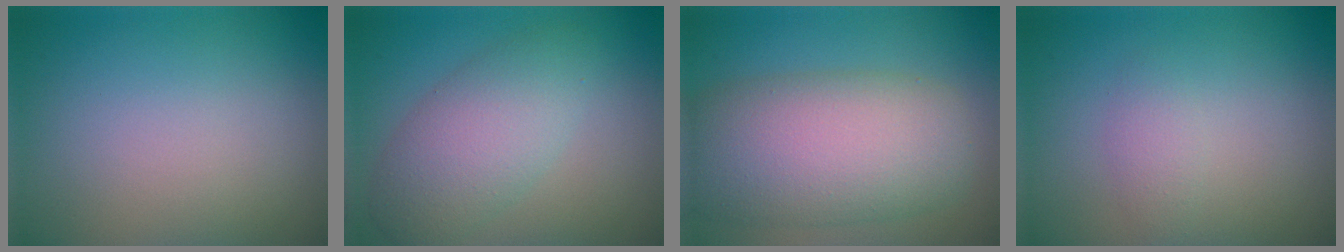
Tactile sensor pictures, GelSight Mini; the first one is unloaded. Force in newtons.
{"total": 5.1, "press": 5.1, "slide": 0.3}
{"total": 9.7, "press": 9.7, "slide": 0.5}
{"total": 1.4, "press": 1.4, "slide": 0.1}